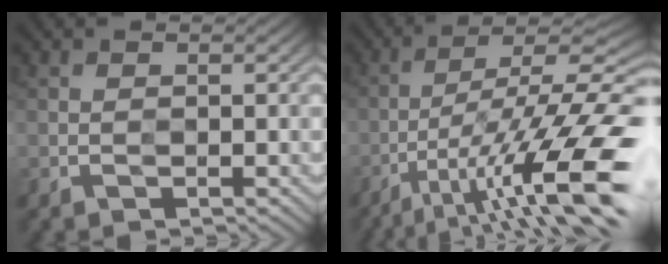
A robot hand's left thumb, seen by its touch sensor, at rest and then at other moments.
{"total": 16.6, "force": [-7.8, 4.1, 14.1], "torque": [-0.235, -0.001, -0.136]}